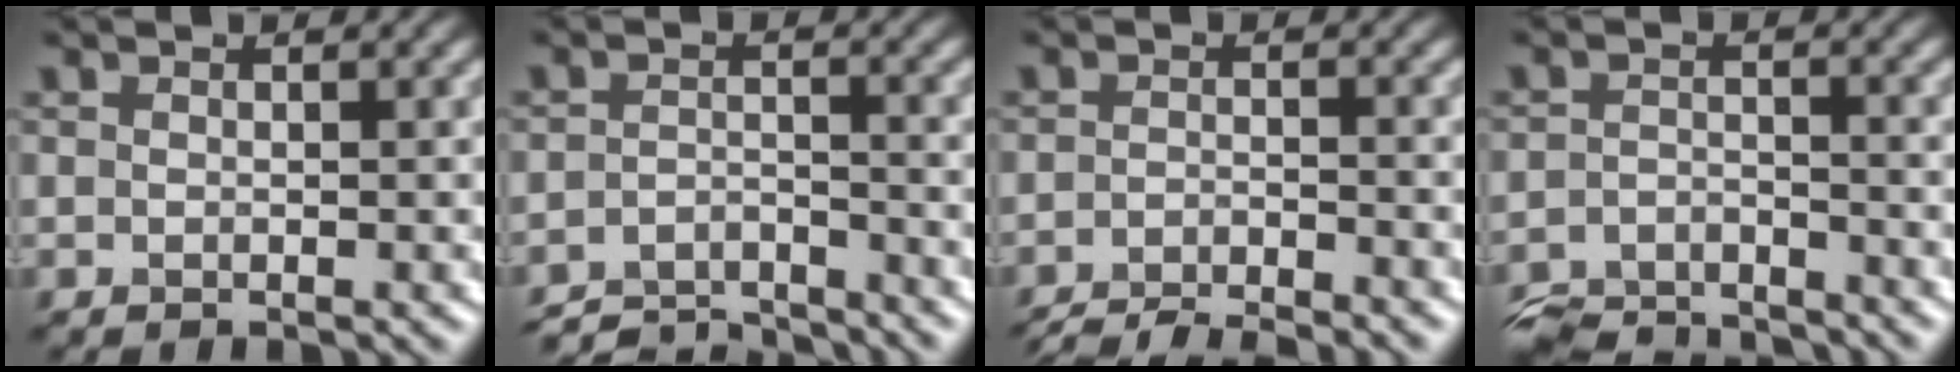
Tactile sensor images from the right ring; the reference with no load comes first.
{"total": 5.7, "force": [-5.4, 1.0, 1.5], "torque": [-0.026, -0.009, -0.096]}
{"total": 5.1, "force": [-4.7, 0.6, 1.9], "torque": [-0.030, -0.011, -0.078]}
{"total": 6.6, "force": [-6.3, 1.4, 1.4], "torque": [-0.027, -0.014, -0.117]}